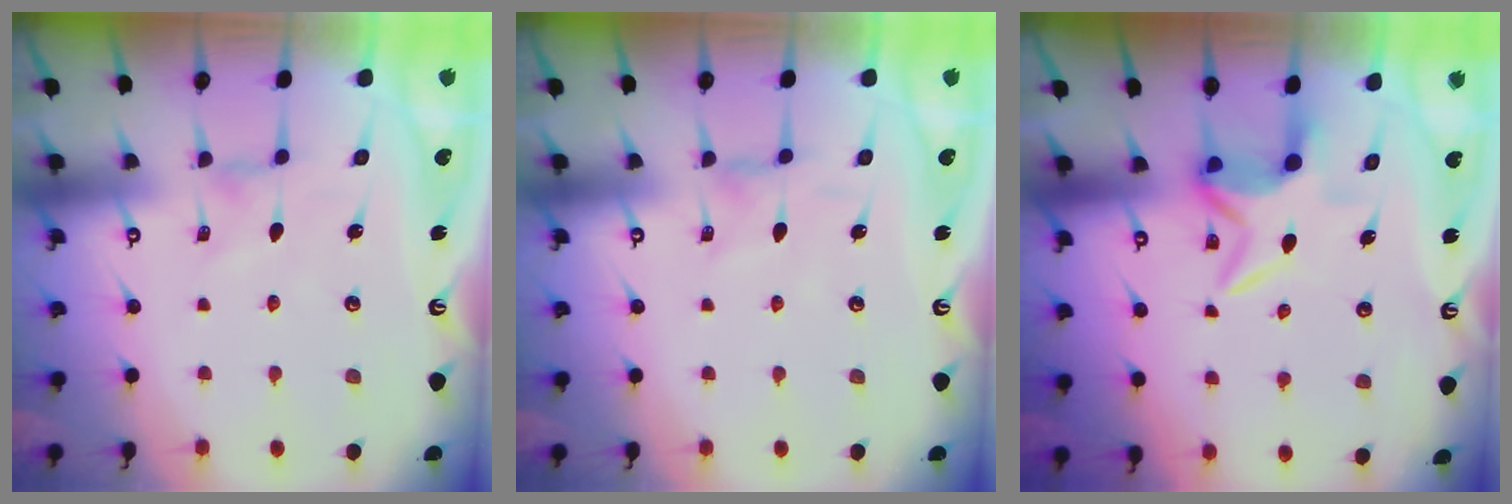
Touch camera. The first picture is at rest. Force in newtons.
{"total": 1.7, "press": 1.7, "slide": 0.5}
{"total": 6.6, "press": 6.6, "slide": 0.7}